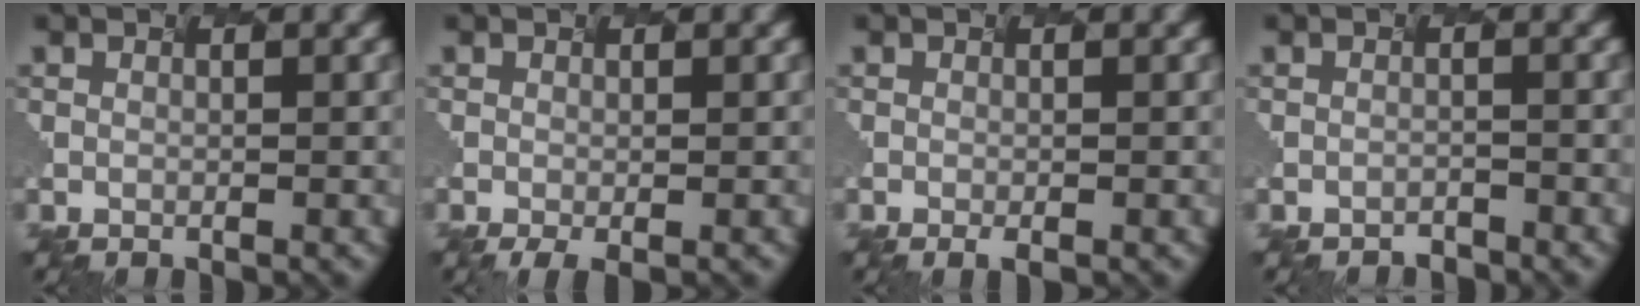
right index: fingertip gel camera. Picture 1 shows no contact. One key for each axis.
{"total": 2.2, "fx": -1.6, "fy": -0.2, "fz": 1.4, "tx": -0.029, "ty": -0.008, "tz": 0.007}
{"total": 1.4, "fx": -1.0, "fy": -0.2, "fz": 1.0, "tx": -0.018, "ty": -0.007, "tz": 0.007}
{"total": 2.1, "fx": -1.8, "fy": -0.8, "fz": -0.7, "tx": -0.005, "ty": -0.008, "tz": -0.013}